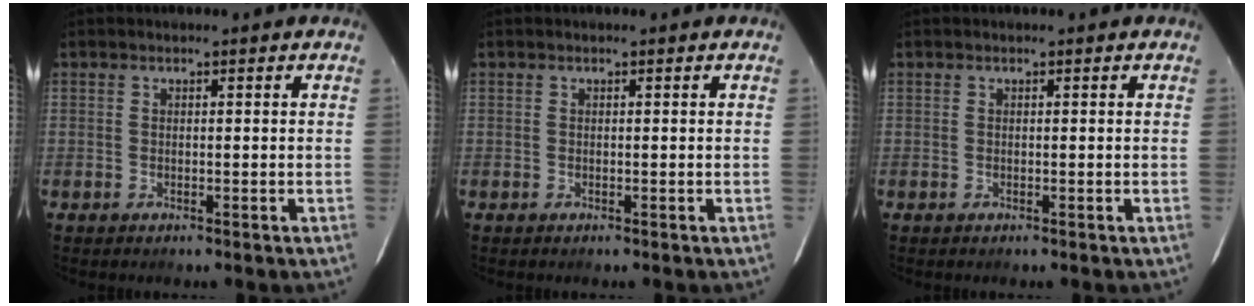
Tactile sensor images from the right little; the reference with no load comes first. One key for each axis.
{"total": 0.0}
{"total": 0.0}